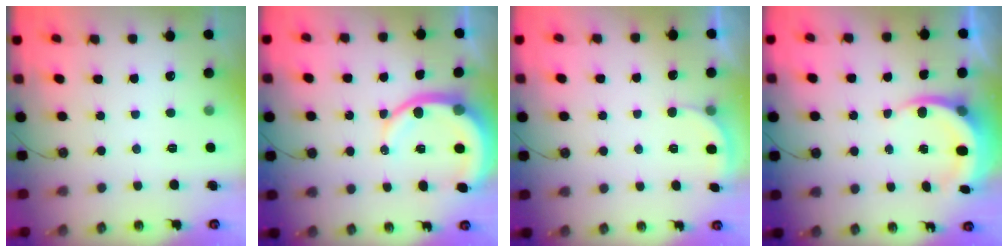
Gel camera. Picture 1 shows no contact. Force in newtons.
{"total": 10.7, "press": 10.6, "slide": 1.5}
{"total": 2.6, "press": 2.5, "slide": 0.6}
{"total": 6.2, "press": 6.0, "slide": 1.6}